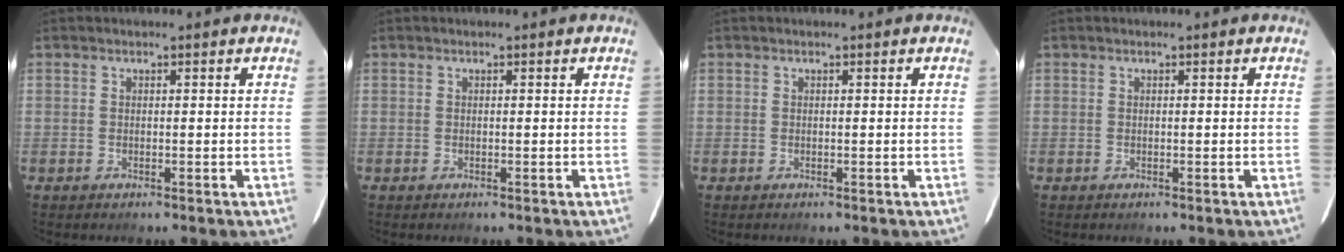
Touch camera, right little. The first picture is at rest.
{"total": 0.0}
{"total": 0.0}
{"total": 0.0}